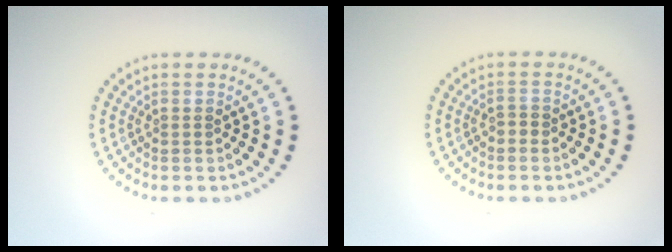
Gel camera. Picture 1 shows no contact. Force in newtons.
{"total": 0.8, "press": 0.8, "slide": 0.3}